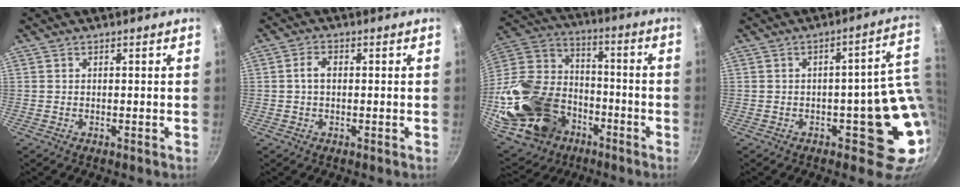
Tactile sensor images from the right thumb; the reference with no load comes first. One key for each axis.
{"total": 3.0, "fx": 0.2, "fy": 1.9, "fz": 2.3, "tx": -0.043, "ty": 0.009, "tz": -0.002}
{"total": 28.8, "fx": -10.1, "fy": 21.0, "fz": 16.9, "tx": -0.308, "ty": 0.060, "tz": -0.169}
{"total": 11.3, "fx": 0.7, "fy": 5.3, "fz": 9.9, "tx": -0.069, "ty": 0.003, "tz": 0.015}